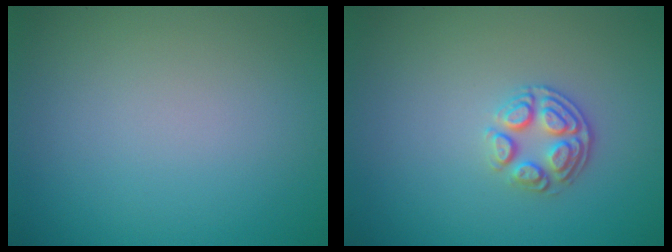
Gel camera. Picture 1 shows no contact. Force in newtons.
{"total": 2.8, "press": 2.6, "slide": 1.2}